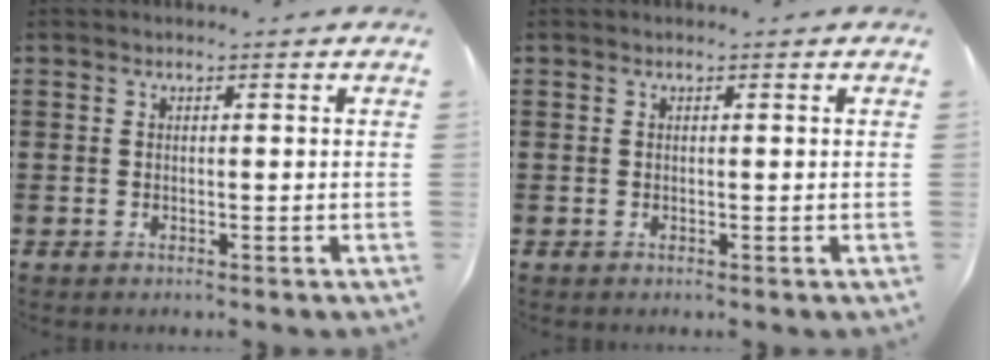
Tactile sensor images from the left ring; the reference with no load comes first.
{"total": 0.0}